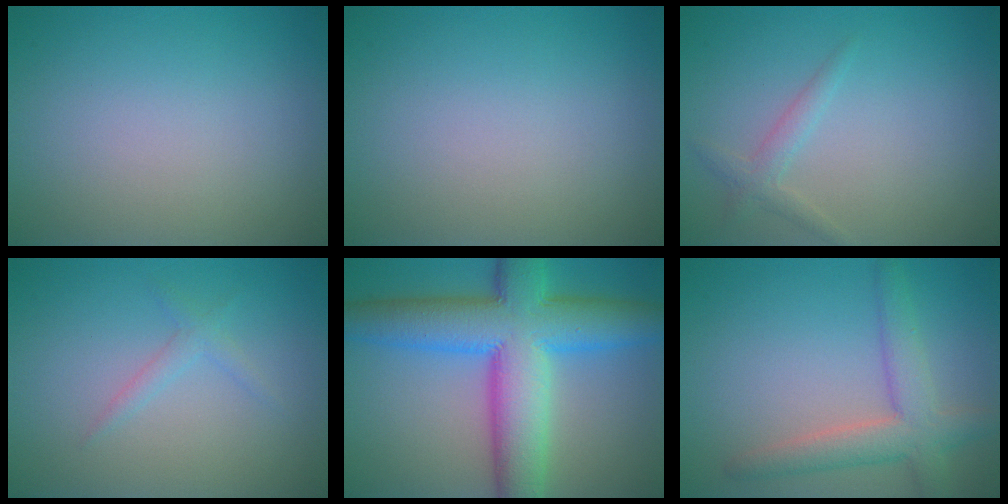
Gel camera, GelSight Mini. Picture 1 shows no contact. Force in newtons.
{"total": 0.0}
{"total": 1.6, "press": 1.6, "slide": 0.1}
{"total": 1.3, "press": 1.2, "slide": 0.1}
{"total": 11.8, "press": 11.8, "slide": 0.2}
{"total": 4.3, "press": 4.3, "slide": 0.2}